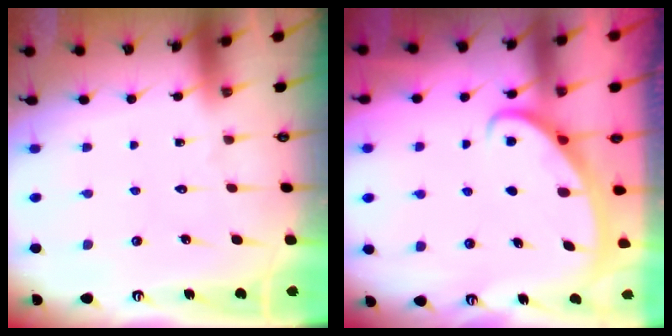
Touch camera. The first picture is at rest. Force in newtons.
{"total": 3.0, "press": 2.9, "slide": 0.3}